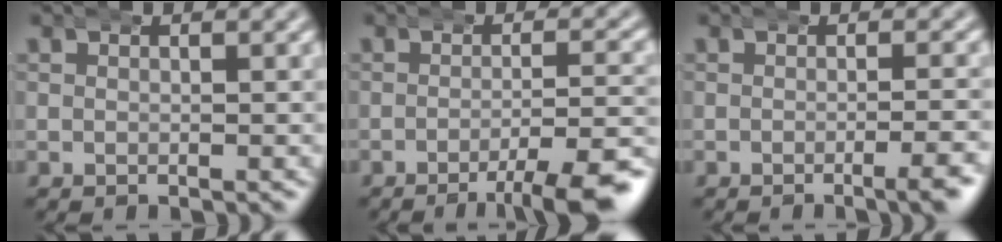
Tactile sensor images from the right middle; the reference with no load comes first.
{"total": 6.0, "force": [-4.1, 0.7, 4.3], "torque": [-0.056, -0.004, -0.064]}
{"total": 2.3, "force": [-1.3, -0.2, 1.8], "torque": [-0.027, 0.005, -0.025]}